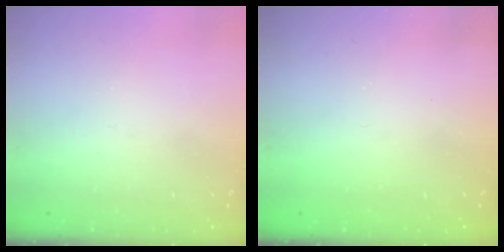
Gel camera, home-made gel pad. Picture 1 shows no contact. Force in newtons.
{"total": 0.9, "press": 0.9, "slide": 0.1}